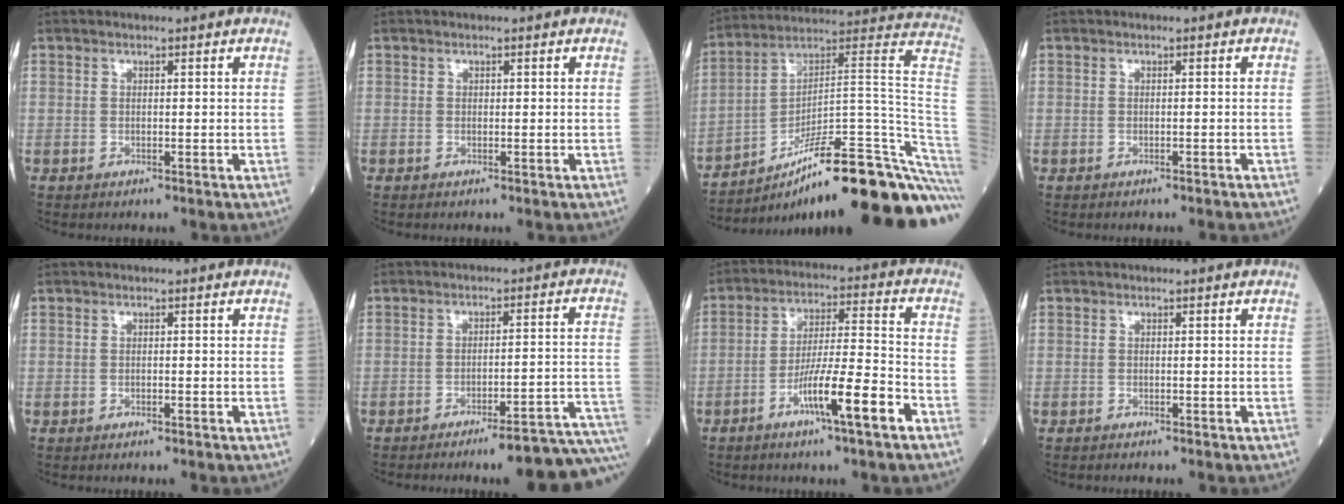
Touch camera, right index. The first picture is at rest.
{"total": 0.0}
{"total": 28.3, "force": [-19.8, 1.8, 20.1], "torque": [-0.171, 0.036, -0.292]}
{"total": 1.2, "force": [-1.2, 0.0, 0.4], "torque": [-0.008, -0.001, -0.012]}
{"total": 0.0}
{"total": 13.1, "force": [-11.1, -0.9, 6.9], "torque": [-0.032, 0.022, -0.141]}
{"total": 10.7, "force": [-5.5, 0.2, 9.2], "torque": [-0.161, 0.001, -0.097]}
{"total": 0.8, "force": [-0.8, 0.1, 0.3], "torque": [-0.002, -0.001, -0.010]}